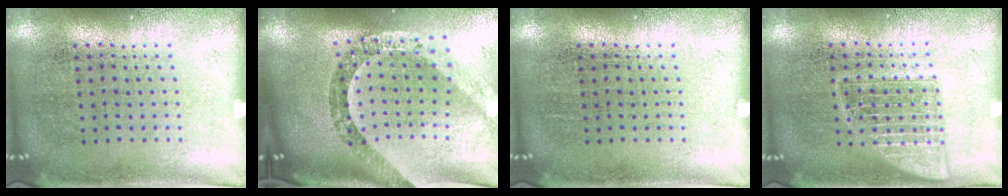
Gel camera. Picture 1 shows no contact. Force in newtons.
{"total": 2.6, "press": 2.0, "slide": 1.6}
{"total": 0.0}
{"total": 2.5, "press": 2.5, "slide": 0.3}